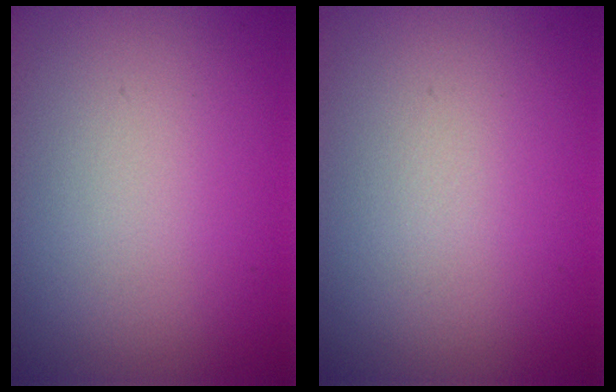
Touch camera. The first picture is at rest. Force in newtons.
{"total": 0.0}